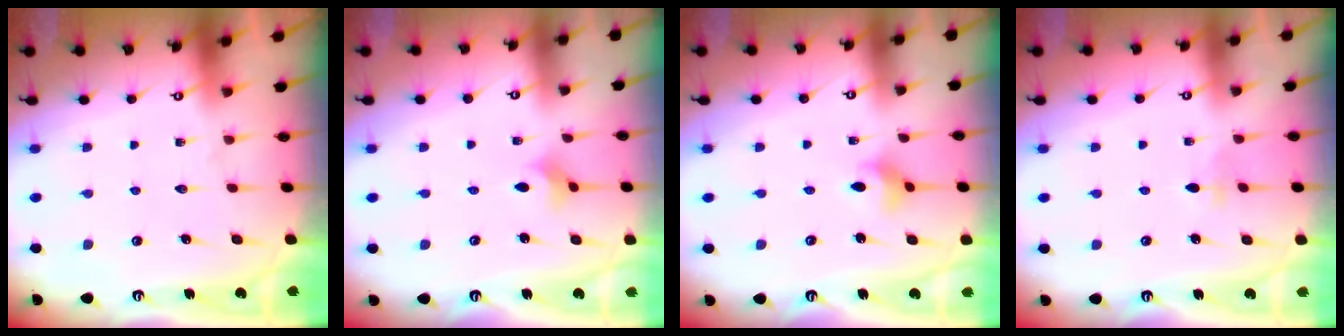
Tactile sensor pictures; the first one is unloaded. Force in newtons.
{"total": 2.6, "press": 2.5, "slide": 0.7}
{"total": 3.7, "press": 3.6, "slide": 0.7}
{"total": 2.8, "press": 2.7, "slide": 0.6}